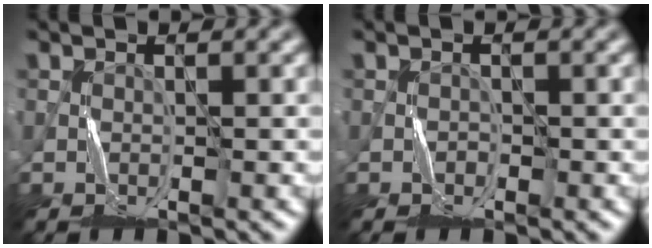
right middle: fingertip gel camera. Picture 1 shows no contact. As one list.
[{"total": 0.6, "force": [-0.3, 0.5, 0.0], "torque": [0.001, 0.002, -0.005]}]